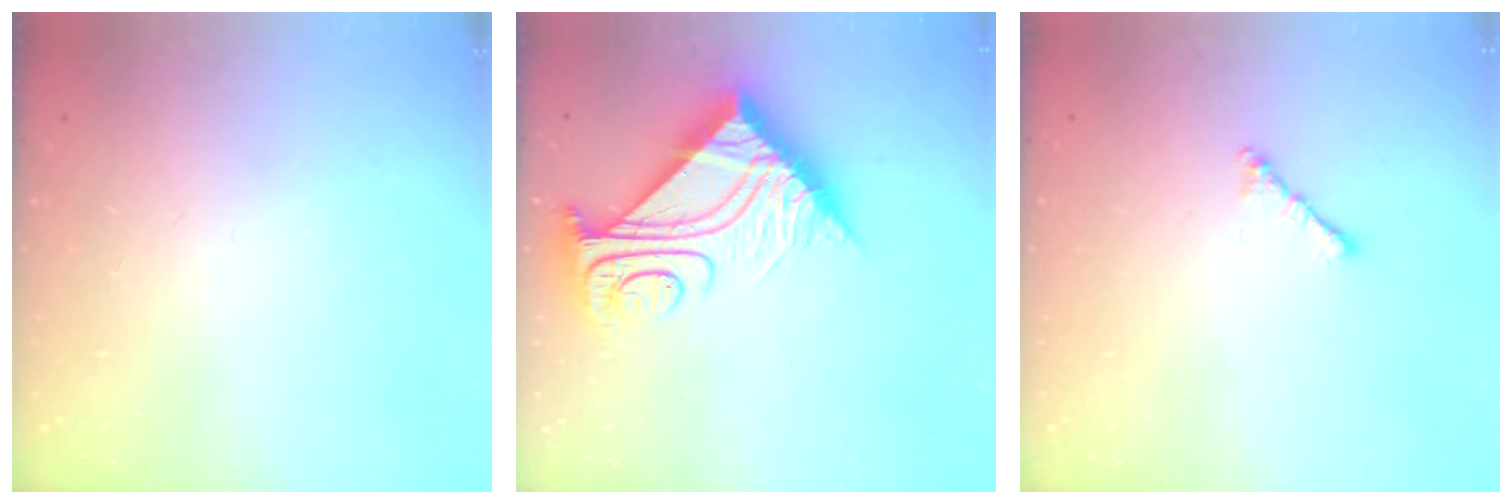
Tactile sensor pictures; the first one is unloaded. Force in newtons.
{"total": 13.0, "press": 13.0, "slide": 1.0}
{"total": 2.1, "press": 2.0, "slide": 0.6}